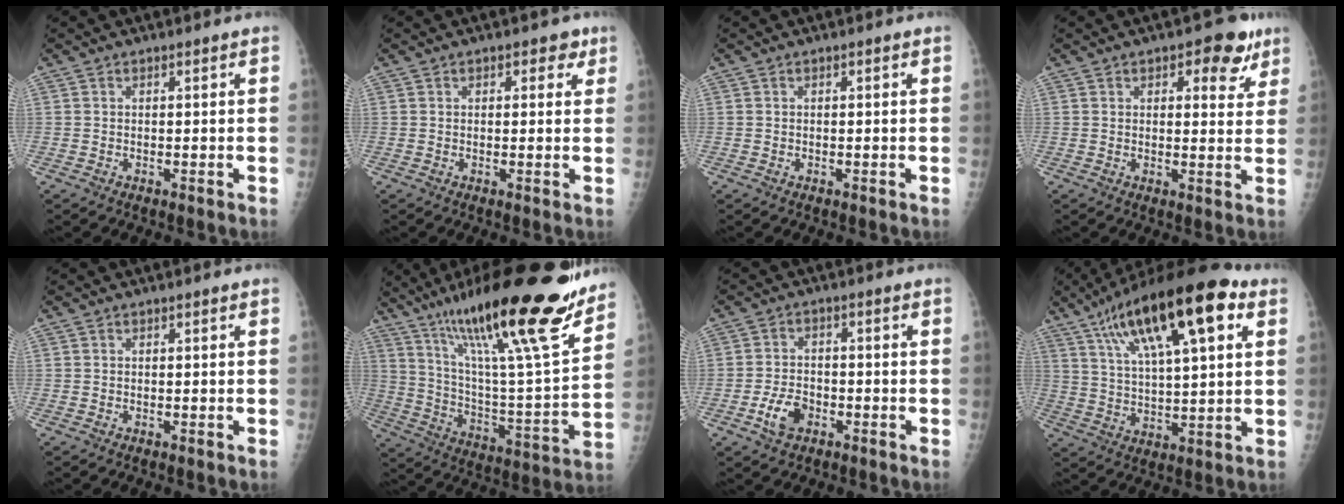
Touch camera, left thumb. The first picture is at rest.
{"total": 2.9, "force": [1.4, 1.9, 1.7], "torque": [0.002, -0.001, 0.013]}
{"total": 0.0}
{"total": 7.3, "force": [3.9, 3.7, 5.0], "torque": [-0.026, -0.013, 0.042]}
{"total": 0.0}
{"total": 29.4, "force": [20.6, 4.1, 20.5], "torque": [-0.313, -0.062, 0.338]}
{"total": 5.7, "force": [-2.6, 3.7, 3.4], "torque": [-0.058, 0.017, -0.047]}
{"total": 22.9, "force": [10.6, 7.4, 18.9], "torque": [-0.299, 0.002, 0.177]}